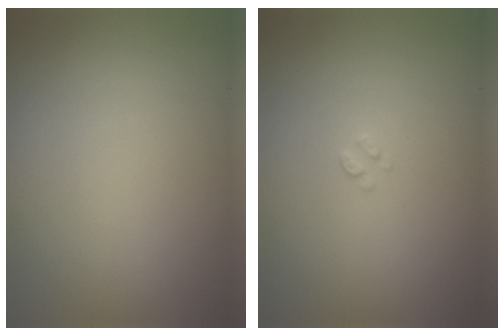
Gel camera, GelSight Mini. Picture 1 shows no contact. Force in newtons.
{"total": 0.7, "press": 0.6, "slide": 0.1}